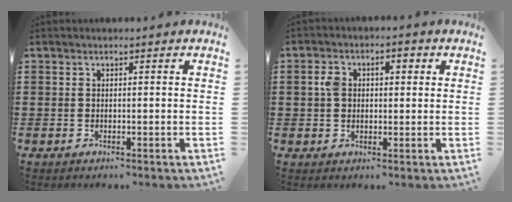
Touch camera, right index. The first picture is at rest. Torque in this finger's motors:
{"motor_torque": [0.24, -0.07, 0.13, 0.03]}